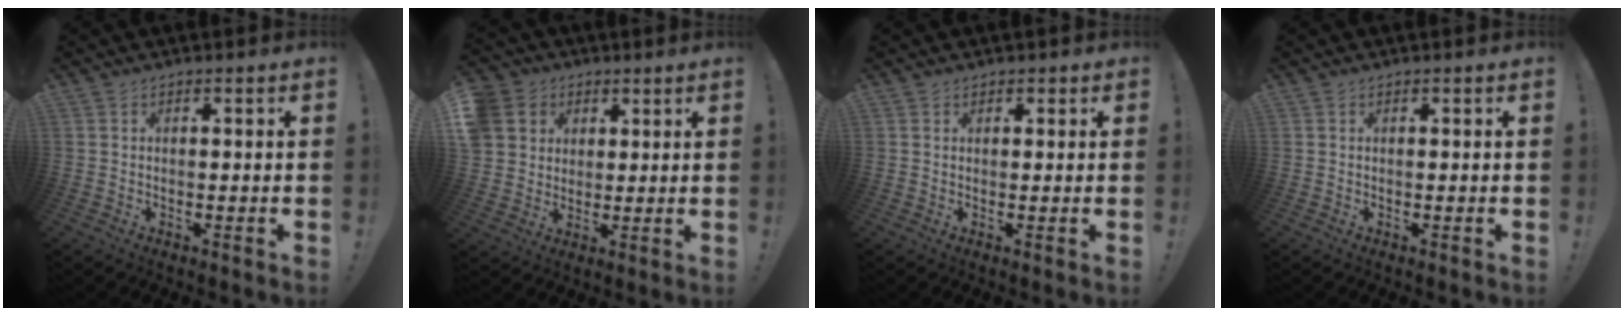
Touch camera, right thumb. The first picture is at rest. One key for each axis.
{"total": 9.5, "fx": 2.9, "fy": 8.6, "fz": 2.5, "tx": -0.043, "ty": -0.010, "tz": 0.064}
{"total": 0.6, "fx": 0.4, "fy": 0.4, "fz": 0.0, "tx": 0.003, "ty": 0.000, "tz": 0.008}
{"total": 0.0}